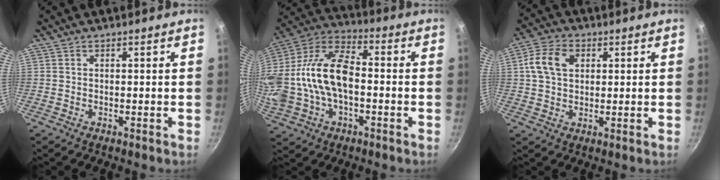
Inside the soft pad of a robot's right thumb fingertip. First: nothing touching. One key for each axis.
{"total": 21.6, "fx": -1.4, "fy": 12.9, "fz": 17.2, "tx": -0.365, "ty": 0.032, "tz": -0.024}
{"total": 8.3, "fx": 2.1, "fy": 5.8, "fz": 5.5, "tx": -0.102, "ty": 0.011, "tz": 0.036}